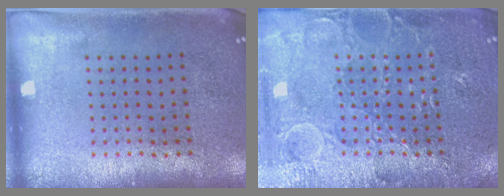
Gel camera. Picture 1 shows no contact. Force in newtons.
{"total": 5.1, "press": 5.0, "slide": 0.7}